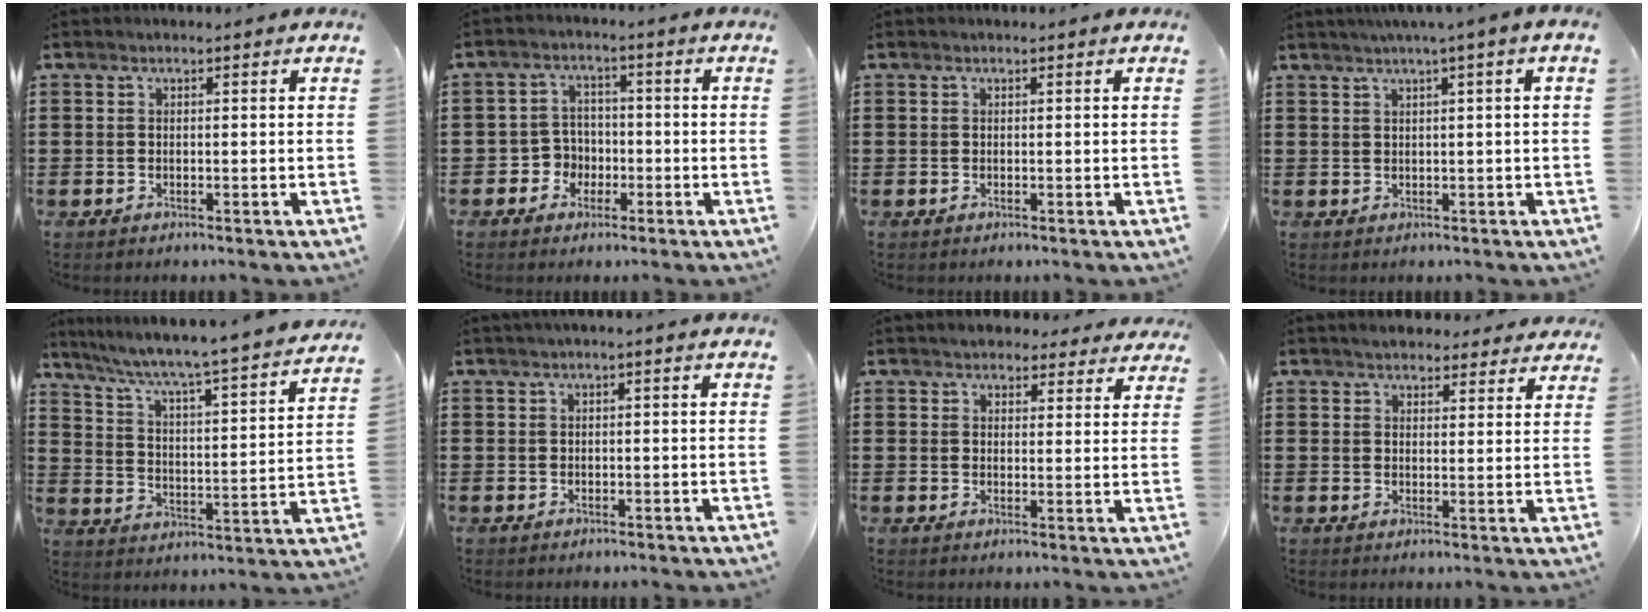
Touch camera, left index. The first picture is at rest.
{"total": 4.0, "force": [-1.7, 3.5, 0.9], "torque": [-0.028, 0.009, -0.035]}
{"total": 0.0}
{"total": 2.0, "force": [0.7, -0.6, 1.8], "torque": [-0.032, -0.005, 0.011]}
{"total": 4.9, "force": [4.2, -0.8, 2.3], "torque": [-0.066, -0.050, 0.058]}
{"total": 0.9, "force": [-0.3, 0.0, 0.8], "torque": [-0.011, -0.003, -0.005]}
{"total": 3.4, "force": [3.2, 1.1, 0.4], "torque": [-0.010, -0.006, 0.059]}
{"total": 3.4, "force": [3.2, 0.9, 0.4], "torque": [-0.010, -0.007, 0.059]}